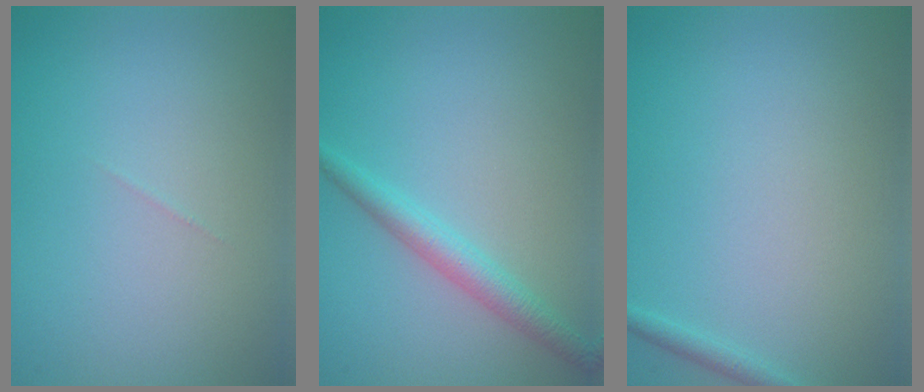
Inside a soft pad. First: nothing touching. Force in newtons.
{"total": 2.5, "press": 2.5, "slide": 0.1}
{"total": 1.0, "press": 1.0, "slide": 0.0}